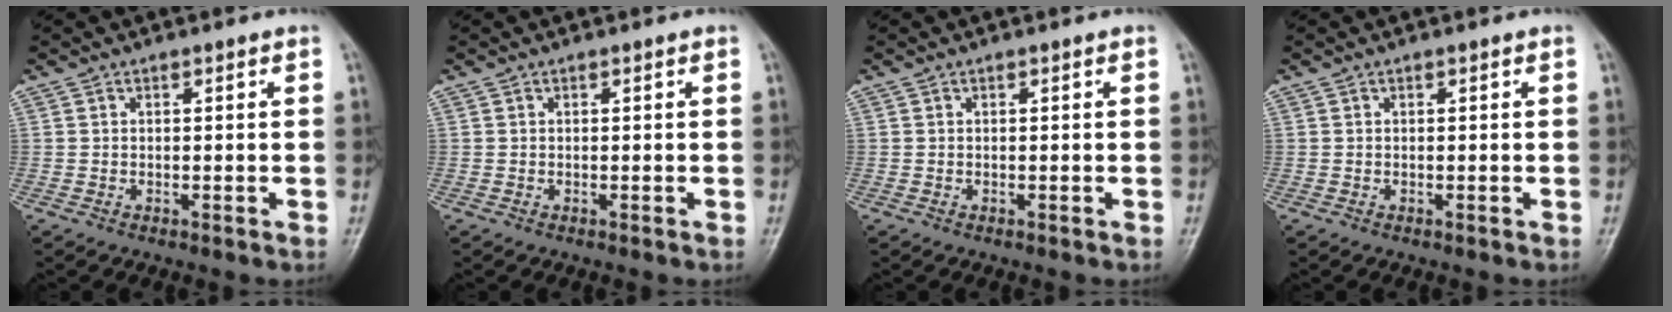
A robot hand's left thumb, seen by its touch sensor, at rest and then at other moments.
{"total": 0.0}
{"total": 0.0}
{"total": 0.0}